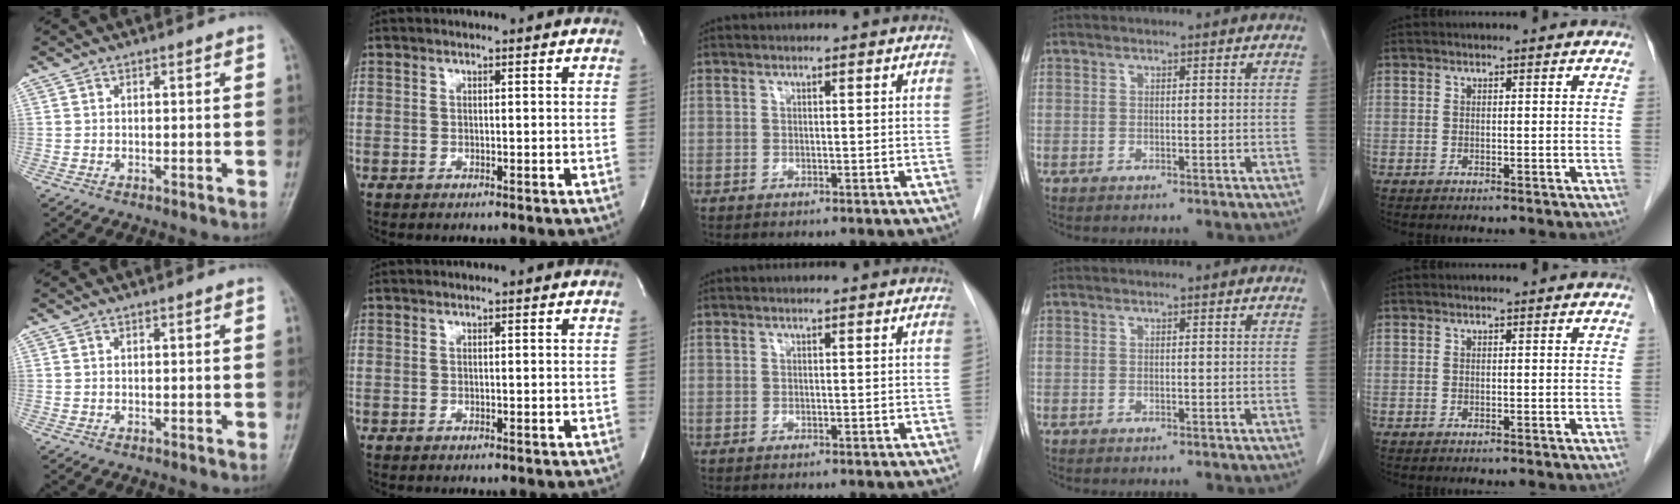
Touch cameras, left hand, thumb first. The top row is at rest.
{}